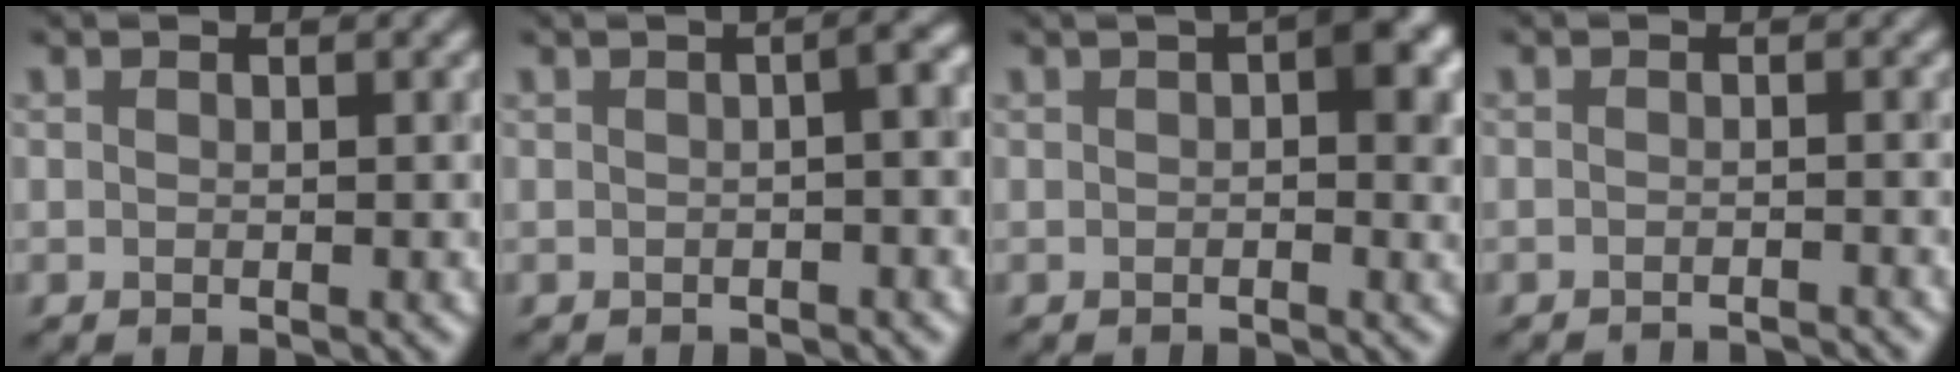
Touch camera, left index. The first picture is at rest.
{"total": 3.1, "force": [0.2, 1.3, 2.8], "torque": [-0.012, 0.013, -0.007]}
{"total": 3.8, "force": [1.0, 1.2, 3.4], "torque": [-0.036, 0.008, 0.010]}
{"total": 2.5, "force": [-2.4, 0.2, 0.7], "torque": [0.001, -0.002, -0.035]}